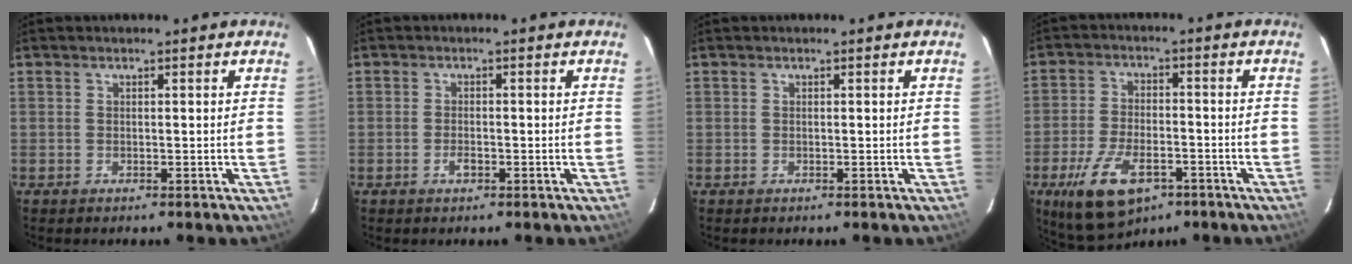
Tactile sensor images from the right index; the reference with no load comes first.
{"total": 1.8, "force": [-0.8, 0.9, 1.3], "torque": [-0.025, 0.001, -0.014]}
{"total": 0.0}
{"total": 13.4, "force": [-7.3, 6.4, 9.2], "torque": [-0.196, -0.021, -0.122]}